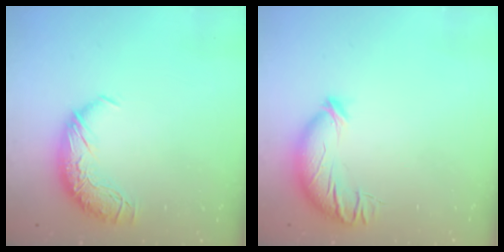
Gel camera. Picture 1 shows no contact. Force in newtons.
{"total": 4.4, "press": 4.1, "slide": 1.7}